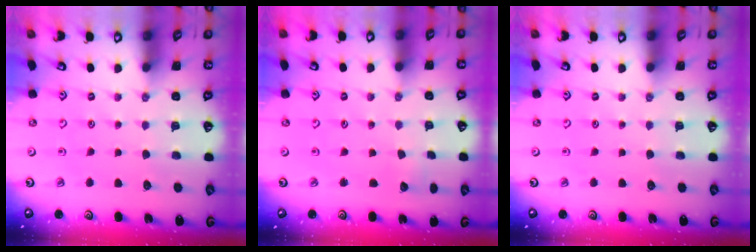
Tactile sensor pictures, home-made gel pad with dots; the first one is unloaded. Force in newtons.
{"total": 2.4, "press": 2.4, "slide": 0.3}
{"total": 0.0}